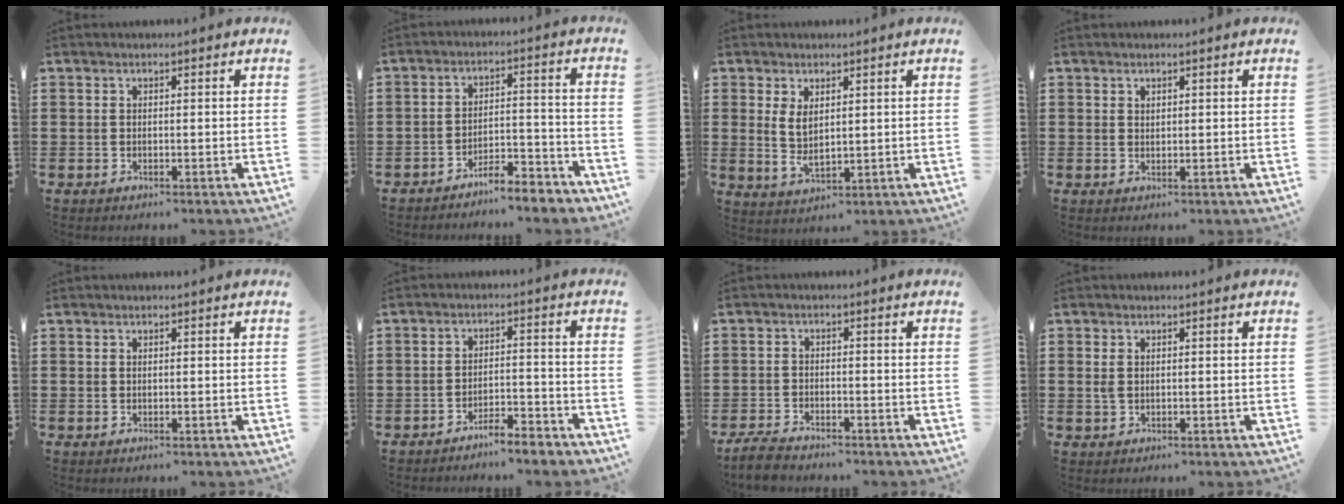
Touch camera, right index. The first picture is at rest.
{"total": 5.0, "force": [-4.9, 0.2, 1.2], "torque": [-0.021, 0.005, -0.099]}
{"total": 4.0, "force": [1.1, 1.9, 3.3], "torque": [-0.065, 0.004, 0.020]}
{"total": 0.8, "force": [0.7, 0.4, 0.1], "torque": [-0.004, 0.002, 0.014]}
{"total": 0.0}
{"total": 3.9, "force": [-3.8, -0.1, 0.6], "torque": [-0.014, 0.002, -0.079]}
{"total": 3.0, "force": [-2.9, 0.4, 0.8], "torque": [-0.031, -0.003, -0.062]}
{"total": 1.4, "force": [0.2, 1.0, 1.0], "torque": [-0.023, 0.007, 0.002]}